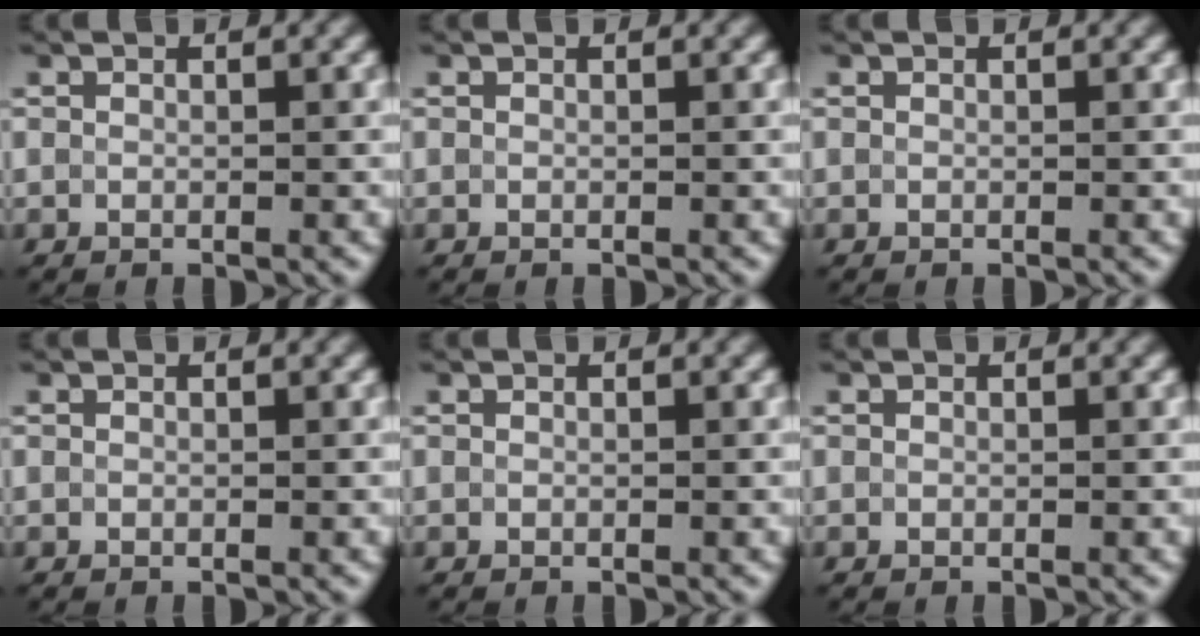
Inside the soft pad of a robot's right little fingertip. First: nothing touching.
{"total": 0.0}
{"total": 0.0}
{"total": 0.0}
{"total": 0.0}
{"total": 0.0}